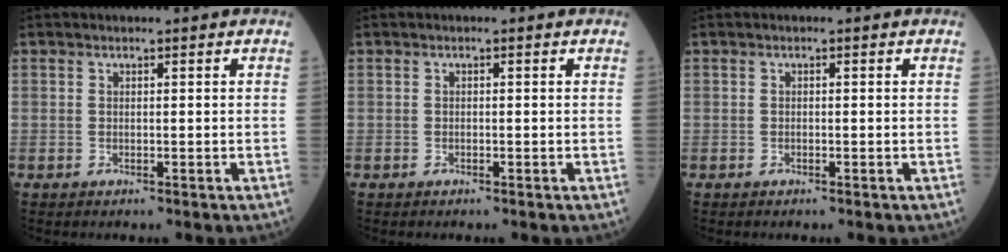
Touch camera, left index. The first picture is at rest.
{"total": 0.0}
{"total": 0.0}